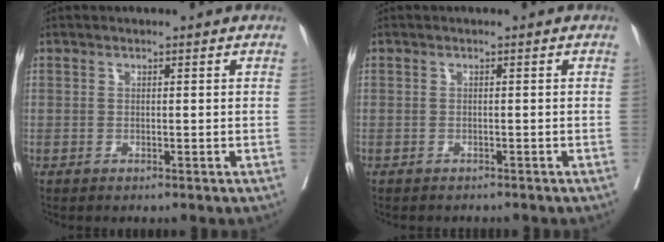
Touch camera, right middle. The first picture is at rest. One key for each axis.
{"total": 2.0, "fx": -1.8, "fy": 0.6, "fz": 0.4, "tx": -0.009, "ty": -0.003, "tz": -0.025}